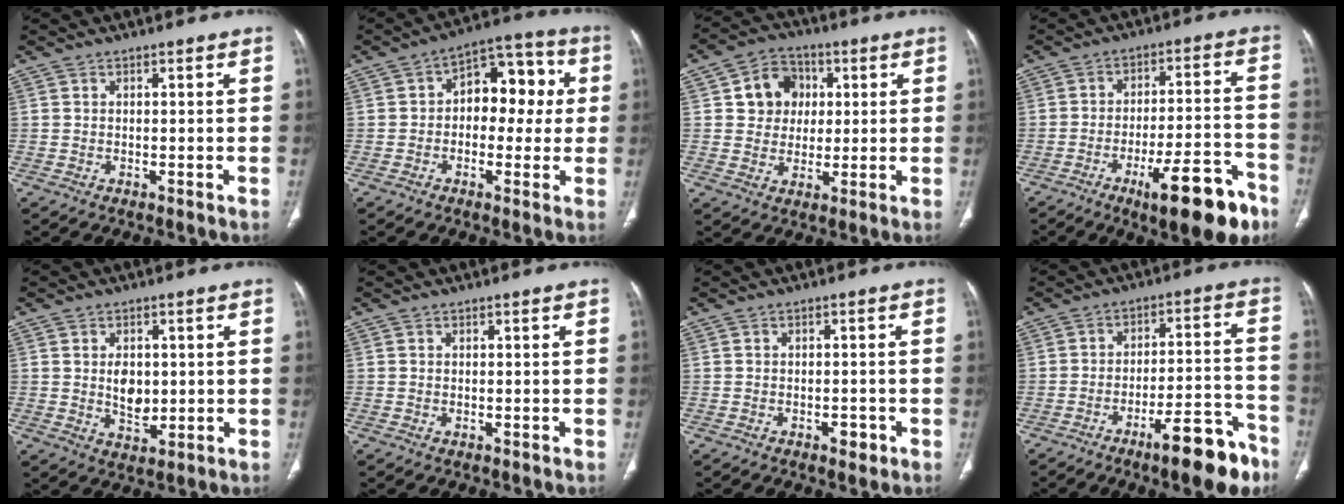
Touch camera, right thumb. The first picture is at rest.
{"total": 12.2, "force": [1.1, 7.9, 9.2], "torque": [-0.077, 0.037, 0.004]}
{"total": 9.4, "force": [2.2, 8.3, 3.9], "torque": [-0.020, 0.001, 0.031]}
{"total": 15.1, "force": [-9.3, 4.0, 11.1], "torque": [-0.149, 0.067, -0.139]}
{"total": 5.6, "force": [0.6, 3.7, 4.1], "torque": [-0.053, -0.009, 0.016]}
{"total": 0.0}
{"total": 2.4, "force": [-1.2, 1.4, 1.6], "torque": [-0.015, 0.005, -0.012]}
{"total": 13.4, "force": [-8.7, 3.5, 9.6], "torque": [-0.127, 0.068, -0.133]}